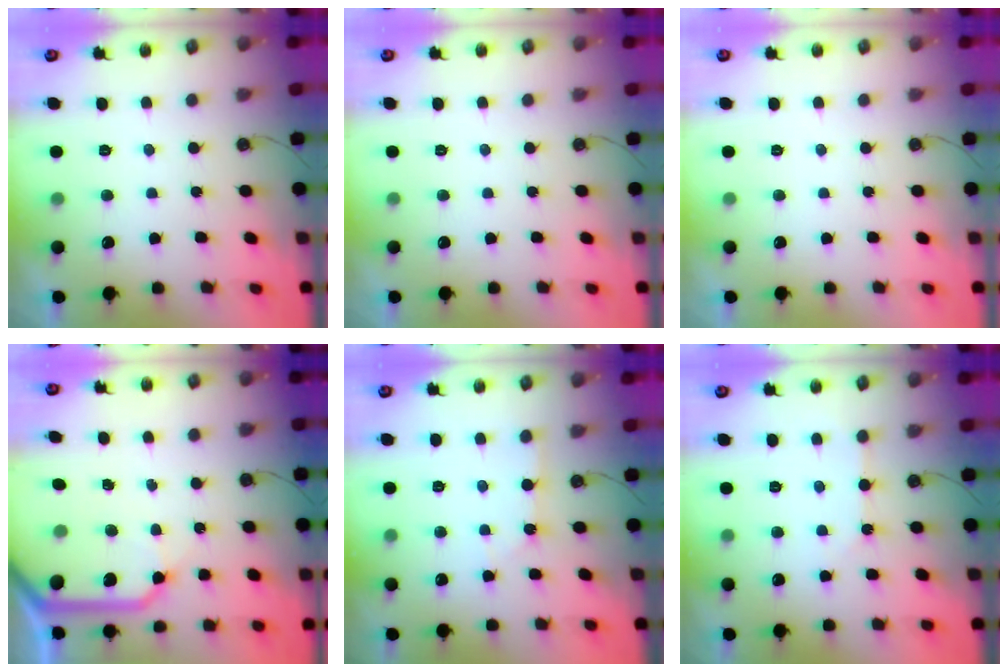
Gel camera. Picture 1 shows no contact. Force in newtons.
{"total": 0.0}
{"total": 0.0}
{"total": 14.1, "press": 14.1, "slide": 1.0}
{"total": 2.2, "press": 2.2, "slide": 0.3}
{"total": 4.1, "press": 4.1, "slide": 0.6}